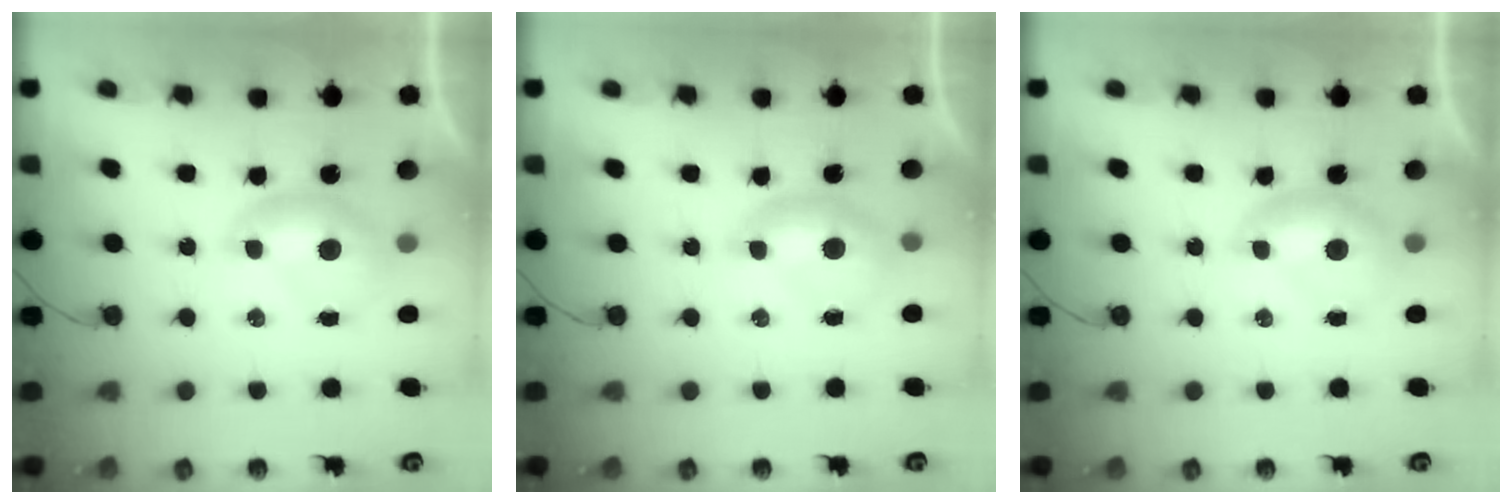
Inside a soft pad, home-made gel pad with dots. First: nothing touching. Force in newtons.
{"total": 0.6, "press": 0.3, "slide": 0.5}
{"total": 0.0}